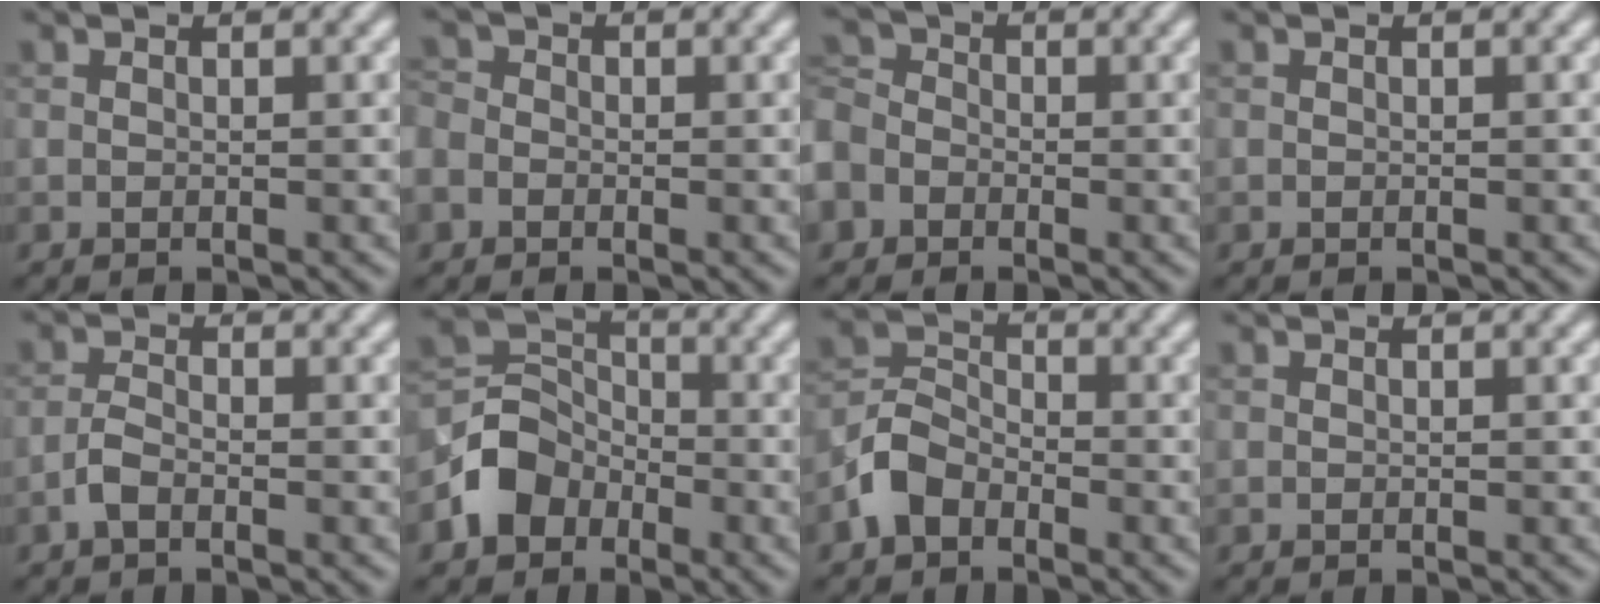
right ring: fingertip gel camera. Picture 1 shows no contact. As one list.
[{"total": 3.0, "force": [-1.1, 2.6, 1.1], "torque": [-0.015, 0.007, -0.035]}, {"total": 6.7, "force": [-3.3, 5.2, 2.5], "torque": [-0.055, -0.005, -0.067]}, {"total": 0.0}, {"total": 1.7, "force": [-1.1, 0.8, 1.2], "torque": [-0.025, 0.004, -0.026]}, {"total": 4.5, "force": [-2.3, 3.6, 1.3], "torque": [-0.017, 0.006, -0.054]}, {"total": 3.9, "force": [-2.4, 2.6, 1.5], "torque": [-0.035, 0.007, -0.060]}, {"total": 0.0}]